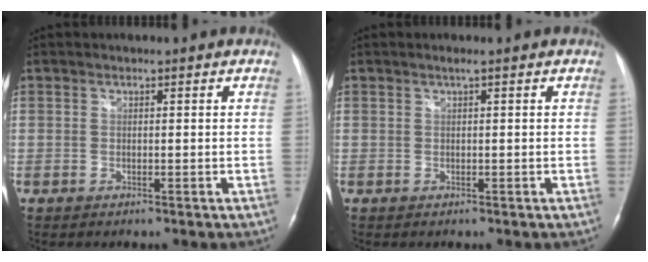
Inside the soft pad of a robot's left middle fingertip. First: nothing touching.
{"total": 0.6, "force": [0.3, -0.1, 0.5], "torque": [-0.013, 0.004, 0.006]}